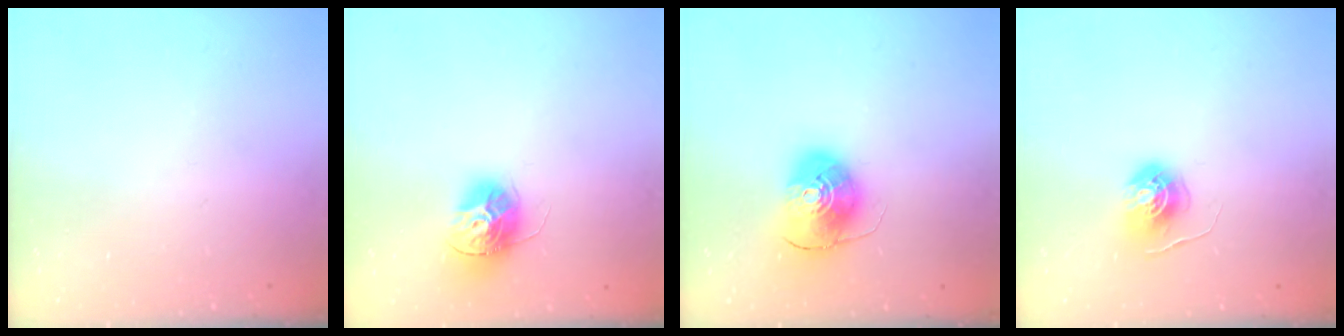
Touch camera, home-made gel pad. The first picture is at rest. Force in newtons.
{"total": 12.2, "press": 12.2, "slide": 0.4}
{"total": 9.3, "press": 9.3, "slide": 1.1}
{"total": 5.5, "press": 5.5, "slide": 0.3}